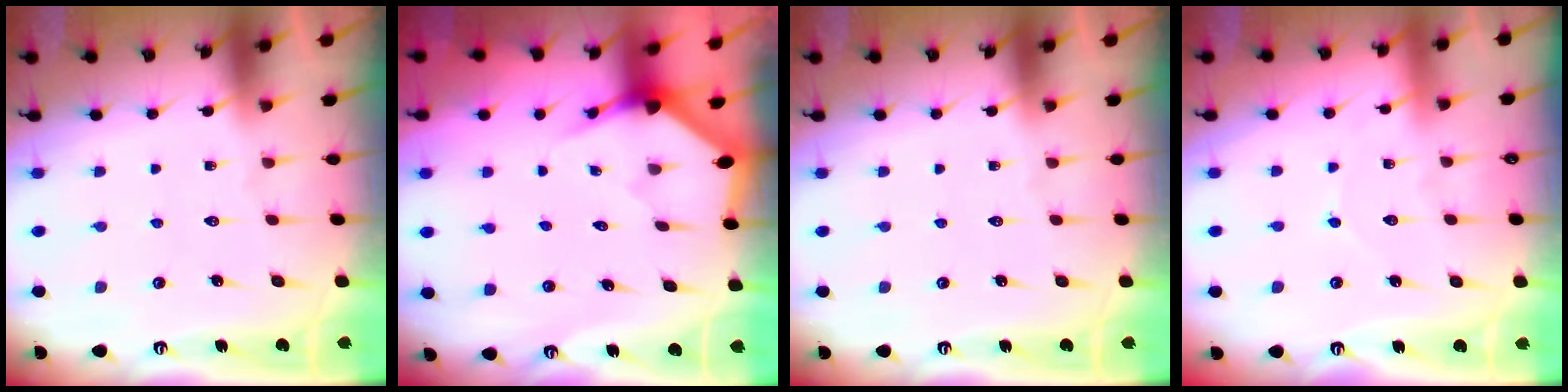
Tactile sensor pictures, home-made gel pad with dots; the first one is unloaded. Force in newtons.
{"total": 3.2, "press": 3.2, "slide": 0.2}
{"total": 0.0}
{"total": 3.9, "press": 3.8, "slide": 0.3}